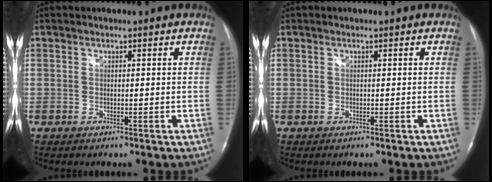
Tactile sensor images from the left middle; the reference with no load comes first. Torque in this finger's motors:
{"motor_torque": [-0.08, 0.00, 0.00, 0.01]}